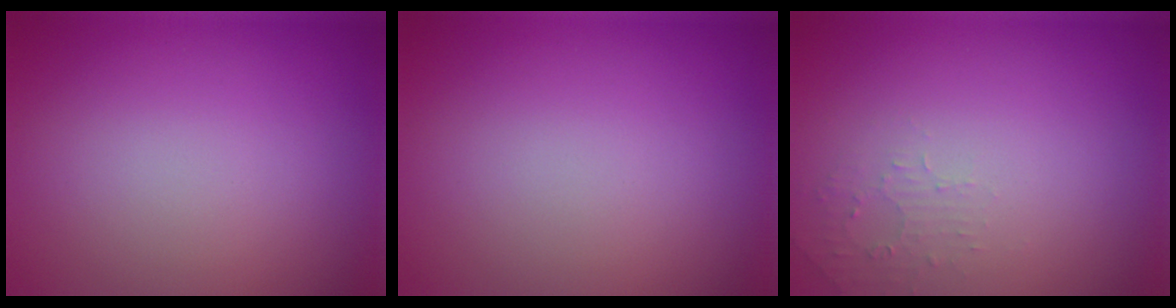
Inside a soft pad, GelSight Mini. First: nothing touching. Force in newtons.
{"total": 0.0}
{"total": 1.3, "press": 1.2, "slide": 0.3}